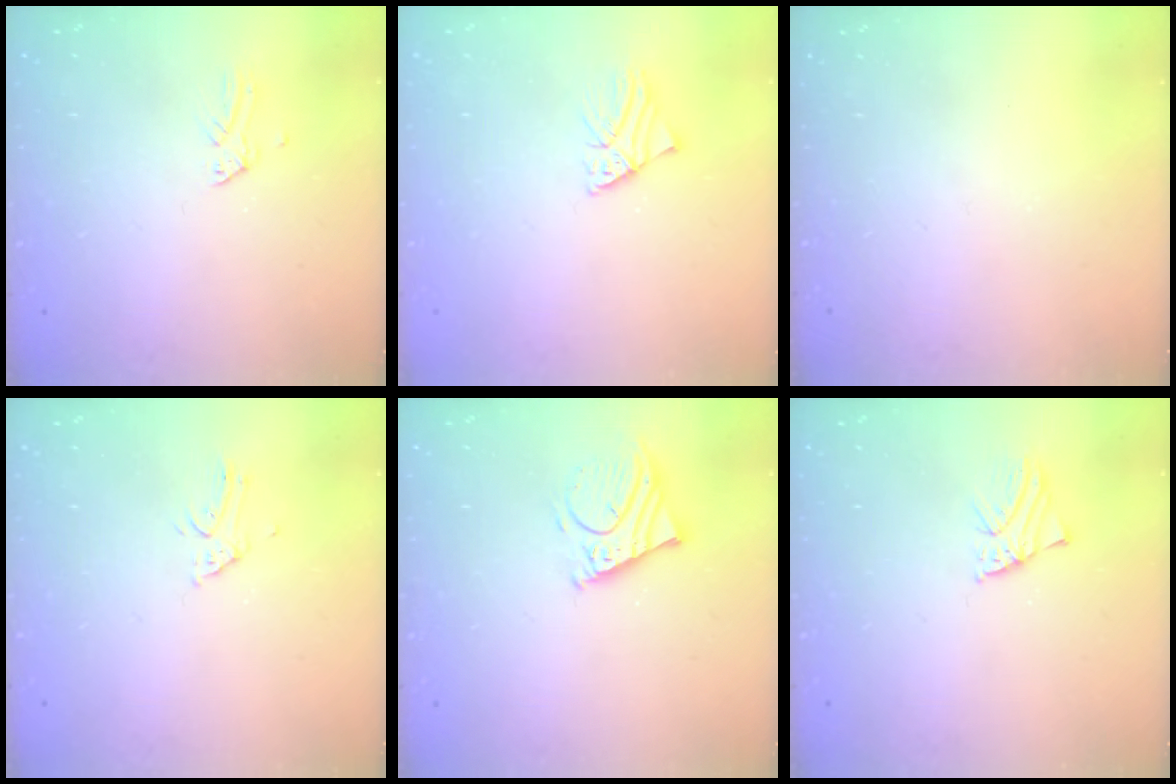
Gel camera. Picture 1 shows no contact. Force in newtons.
{"total": 1.7, "press": 1.7, "slide": 0.1}
{"total": 0.0}
{"total": 1.1, "press": 1.1, "slide": 0.0}
{"total": 7.4, "press": 7.4, "slide": 0.8}
{"total": 0.9, "press": 0.9, "slide": 0.0}